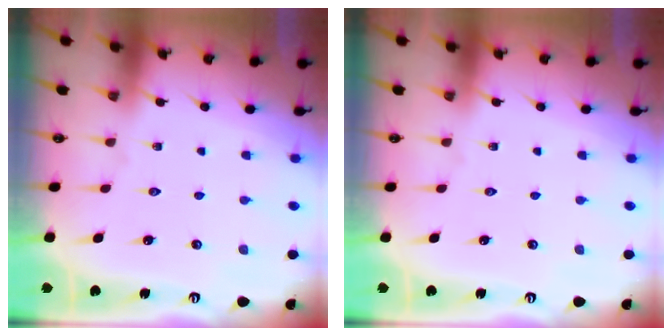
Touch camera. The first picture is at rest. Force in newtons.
{"total": 0.0}